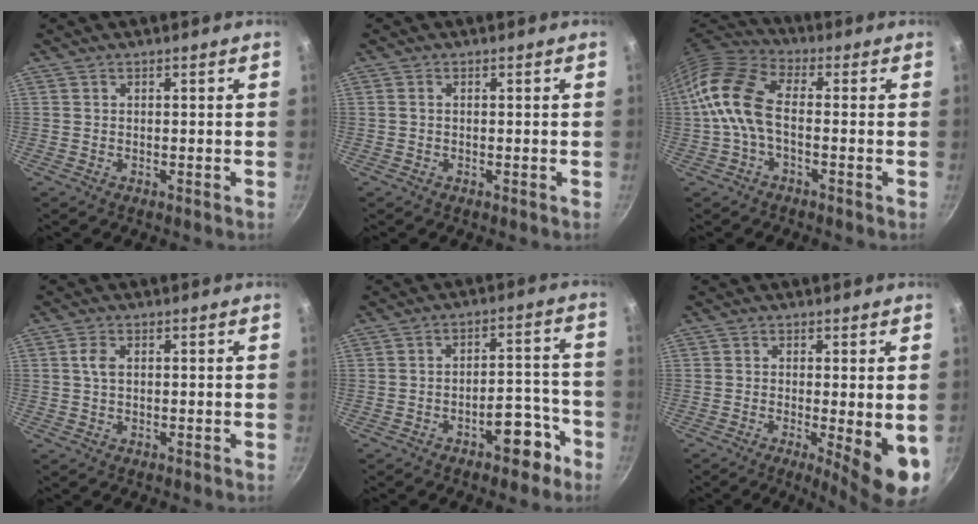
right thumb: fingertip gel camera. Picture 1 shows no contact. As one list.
[{"total": 0.6, "force": [0.0, 0.4, 0.4], "torque": [-0.009, 0.004, 0.000]}, {"total": 11.2, "force": [-1.6, 6.0, 9.3], "torque": [-0.187, 0.036, -0.051]}, {"total": 2.4, "force": [0.4, 1.4, 1.9], "torque": [-0.038, 0.002, 0.006]}, {"total": 8.1, "force": [-4.8, 3.8, 5.4], "torque": [-0.045, 0.058, -0.053]}, {"total": 9.6, "force": [-2.0, 2.0, 9.1], "torque": [-0.115, -0.011, -0.020]}]